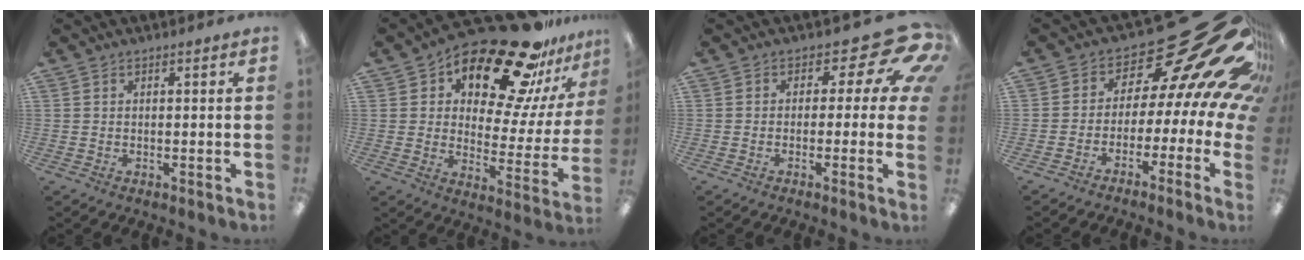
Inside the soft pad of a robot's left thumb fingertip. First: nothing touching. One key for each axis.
{"total": 21.6, "fx": 17.0, "fy": 7.8, "fz": 10.8, "tx": -0.155, "ty": -0.134, "tz": 0.278}
{"total": 12.6, "fx": 4.9, "fy": 6.2, "fz": 9.8, "tx": -0.128, "ty": -0.031, "tz": 0.082}
{"total": 20.6, "fx": 10.7, "fy": 8.3, "fz": 15.6, "tx": -0.180, "ty": -0.107, "tz": 0.194}